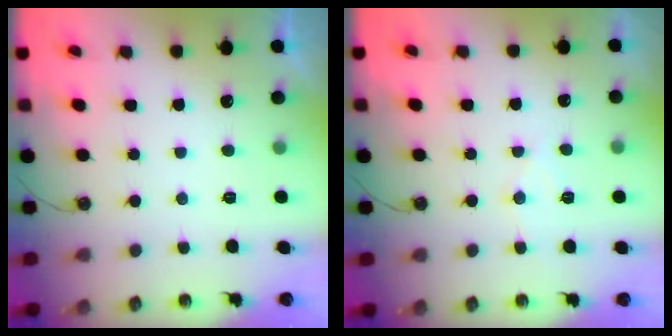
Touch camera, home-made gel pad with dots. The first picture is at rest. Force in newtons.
{"total": 6.4, "press": 6.4, "slide": 0.3}